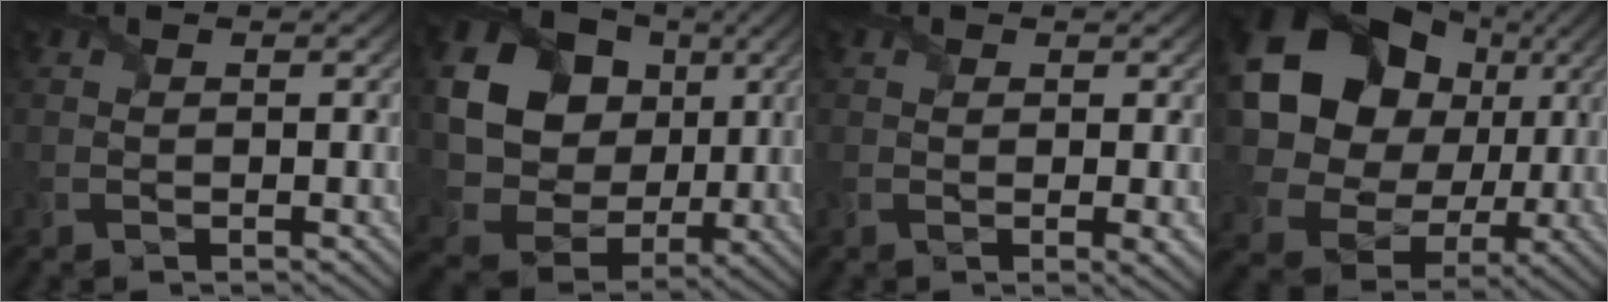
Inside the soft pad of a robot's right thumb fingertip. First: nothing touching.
{"total": 20.1, "force": [4.5, 17.4, 8.9], "torque": [-0.262, 0.013, 0.095]}
{"total": 1.4, "force": [0.1, 0.1, 1.4], "torque": [-0.027, -0.004, 0.000]}
{"total": 17.4, "force": [3.9, 14.5, 8.9], "torque": [-0.206, 0.006, 0.067]}